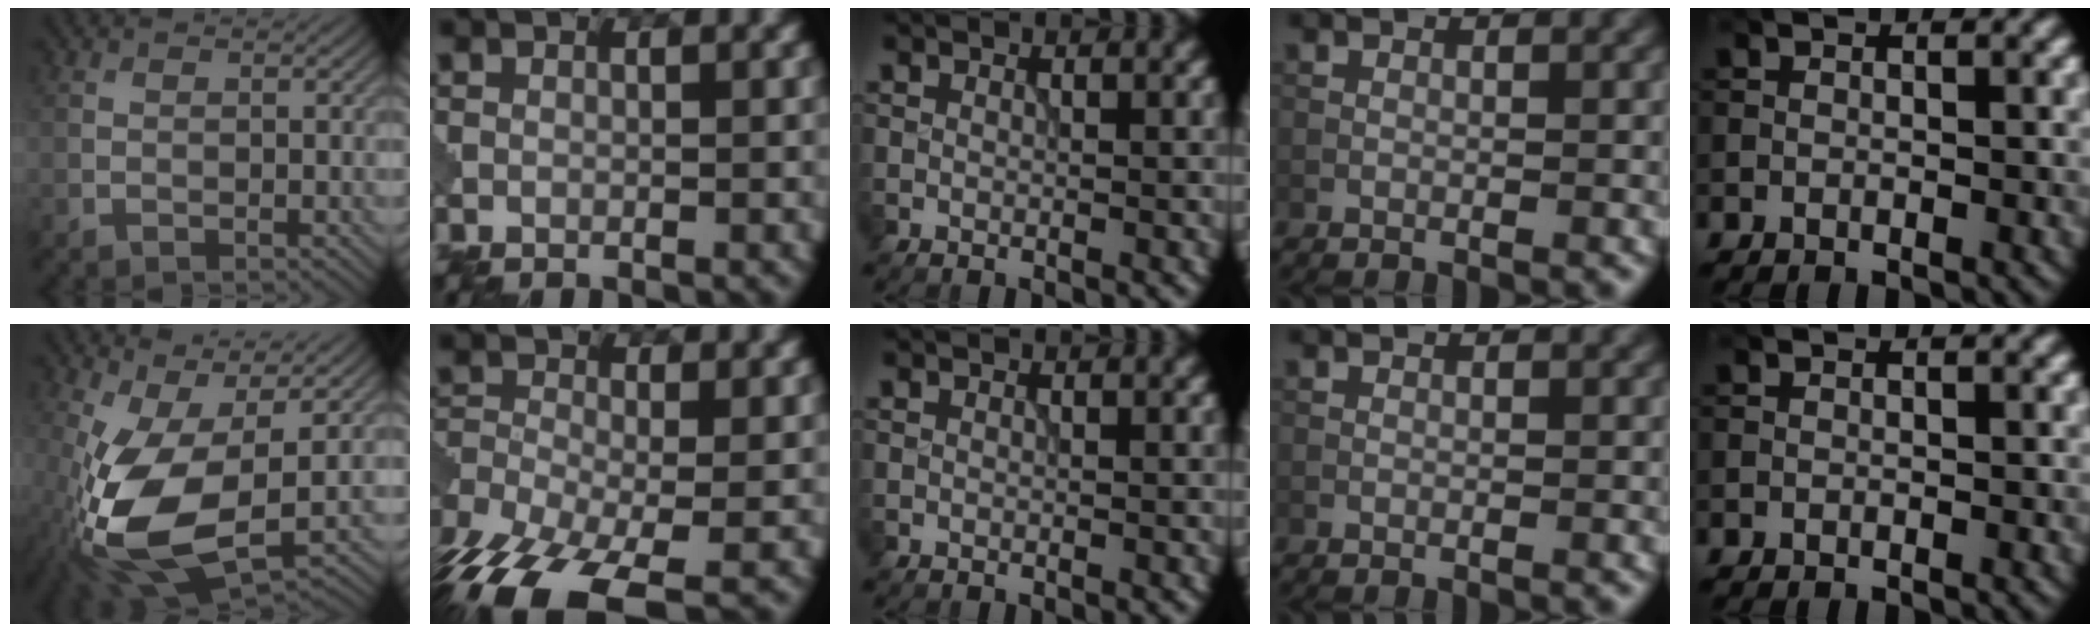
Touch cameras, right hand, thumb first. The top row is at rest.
{"thumb": {"total": 14.5, "force": [-2.7, 6.6, 12.7], "torque": [-0.290, -0.019, -0.045]}, "index": {"total": 11.1, "force": [-8.3, 3.3, 6.6], "torque": [-0.144, -0.023, -0.142]}}